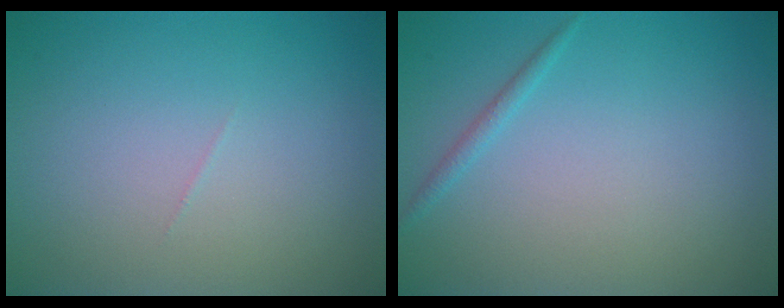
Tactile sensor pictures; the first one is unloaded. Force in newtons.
{"total": 0.9, "press": 0.9, "slide": 0.1}